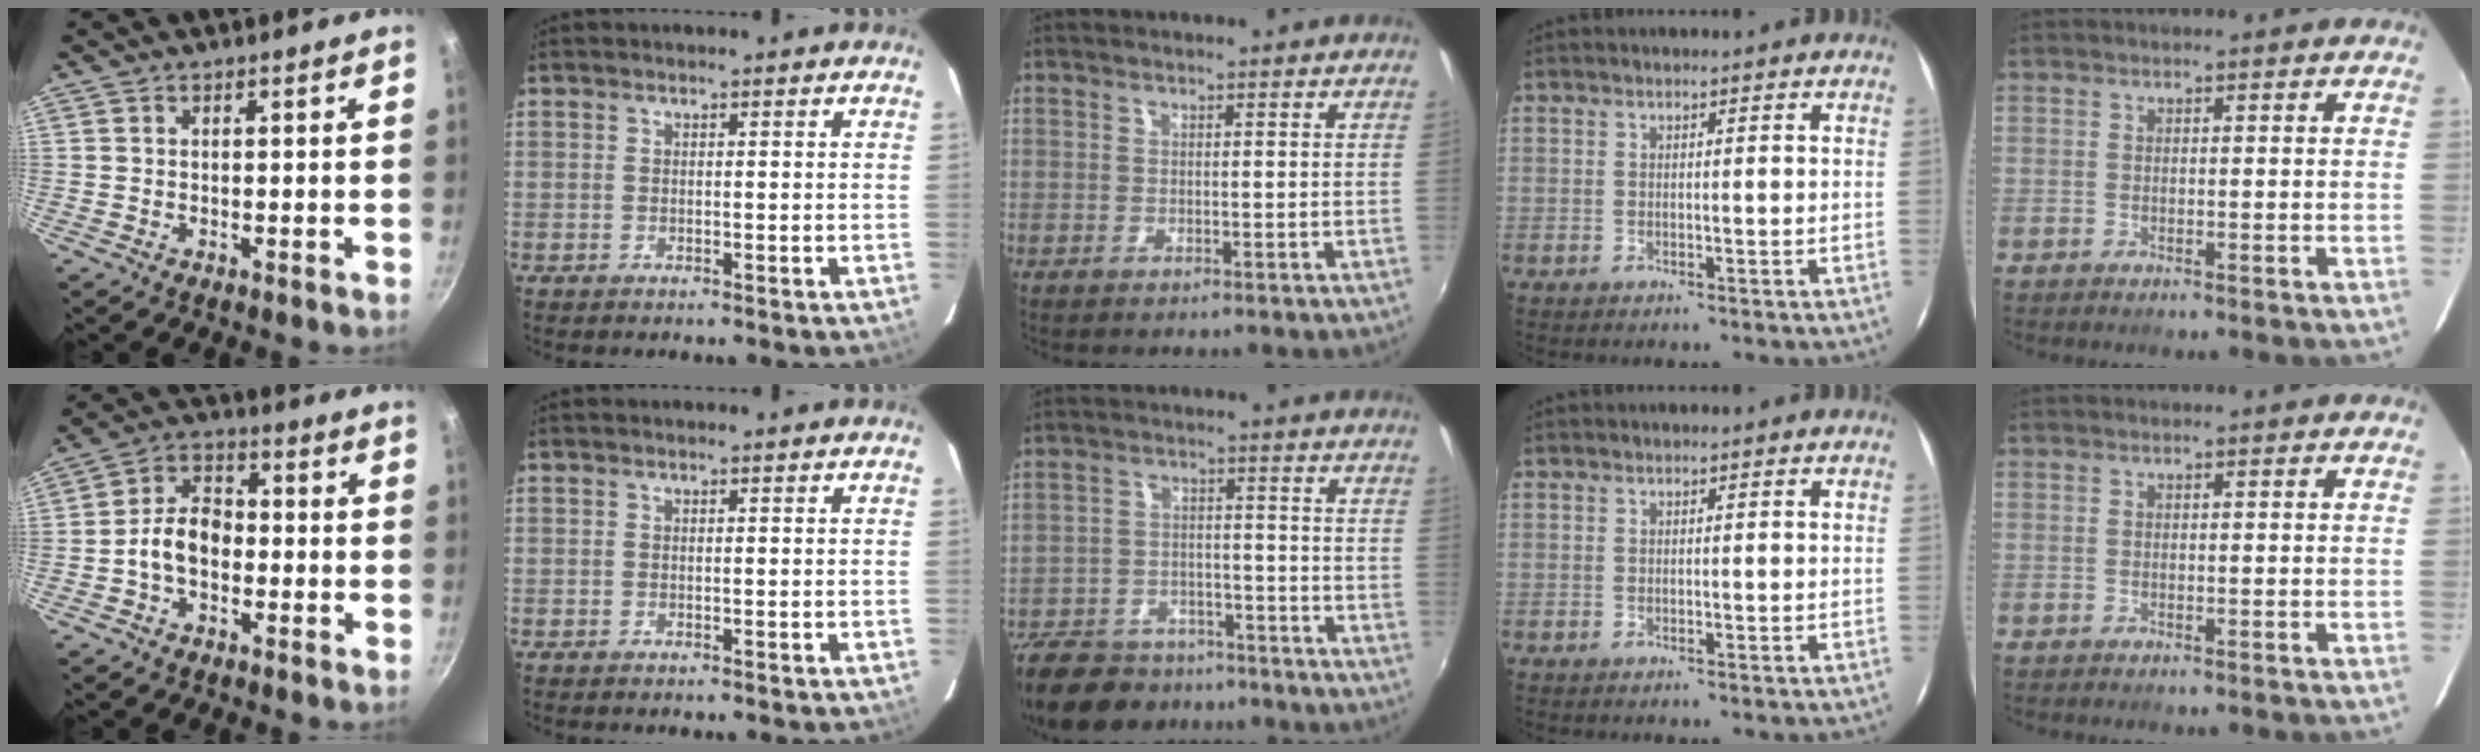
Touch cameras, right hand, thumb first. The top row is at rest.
{"thumb": {"total": 8.0, "force": [-1.9, 5.5, 5.5], "torque": [-0.071, 0.035, -0.046]}, "middle": {"total": 17.8, "force": [-14.0, 8.8, 6.6], "torque": [-0.173, 0.003, -0.206]}}